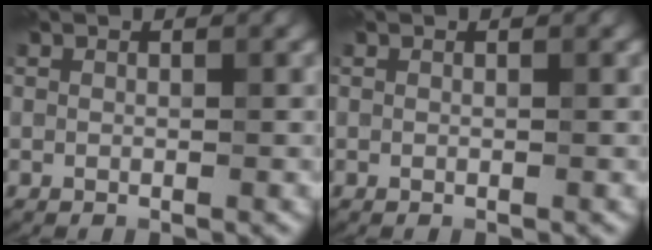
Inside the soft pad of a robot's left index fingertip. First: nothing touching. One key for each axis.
{"total": 0.0}